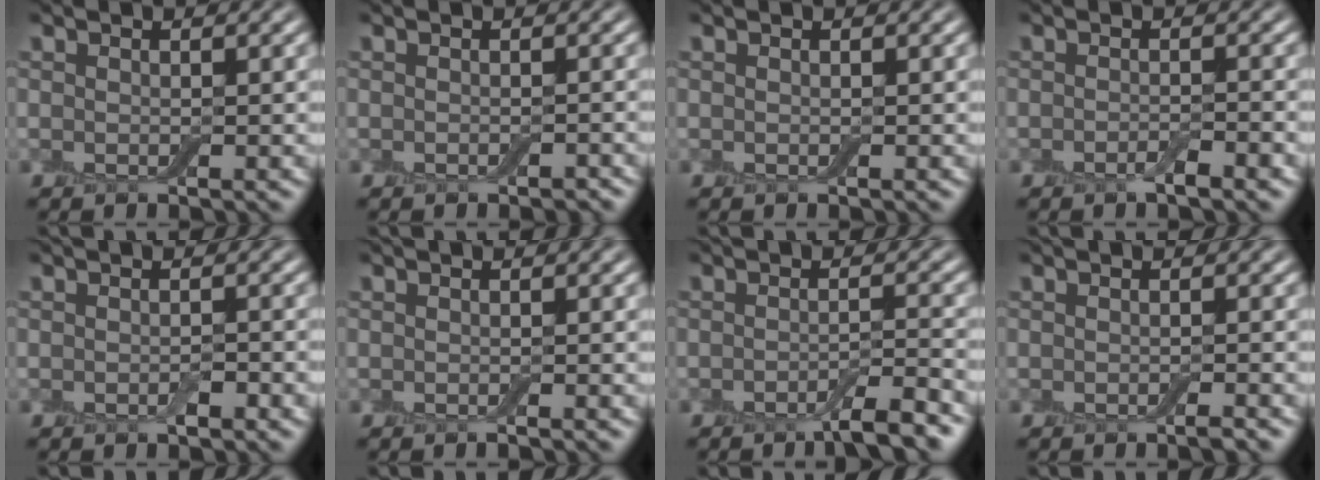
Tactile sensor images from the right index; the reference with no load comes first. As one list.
[{"total": 0.6, "force": [-0.5, 0.2, 0.4], "torque": [-0.006, 0.000, -0.006]}, {"total": 0.0}, {"total": 1.6, "force": [-1.0, 0.3, 1.2], "torque": [-0.018, 0.000, -0.017]}, {"total": 1.1, "force": [-0.5, 0.4, 0.9], "torque": [-0.014, -0.001, -0.008]}, {"total": 0.5, "force": [-0.4, 0.0, 0.4], "torque": [-0.003, 0.000, -0.006]}, {"total": 3.8, "force": [-2.5, 0.7, 2.9], "torque": [-0.038, 0.003, -0.047]}, {"total": 1.1, "force": [-0.7, 0.1, 0.8], "torque": [-0.011, -0.003, -0.012]}]